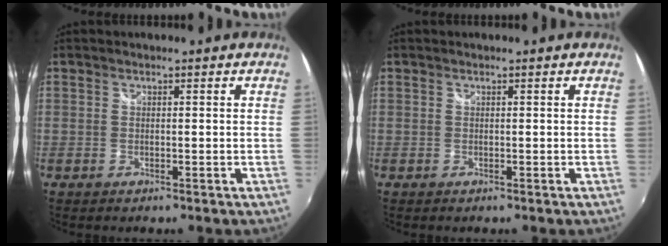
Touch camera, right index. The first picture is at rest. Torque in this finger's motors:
{"motor_torque": [-0.01, 0.02, -0.02, -0.01]}